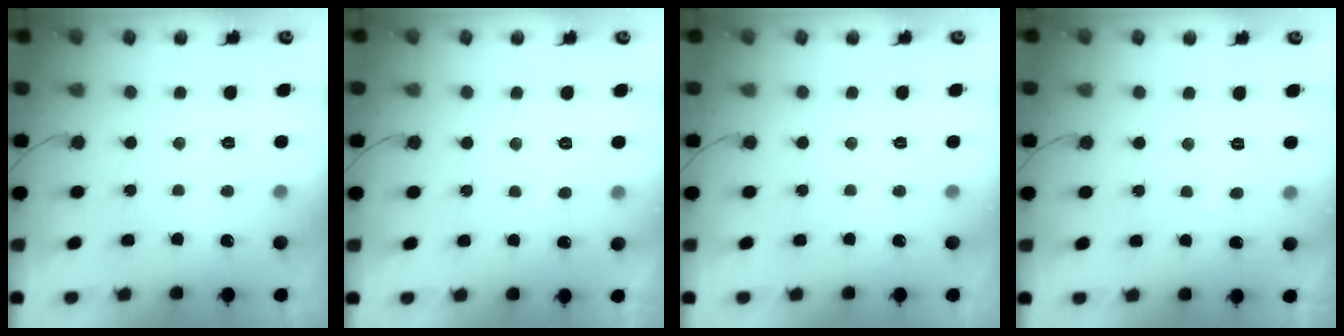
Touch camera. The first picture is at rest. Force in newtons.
{"total": 2.7, "press": 2.5, "slide": 0.8}
{"total": 0.0}
{"total": 1.8, "press": 1.7, "slide": 0.6}